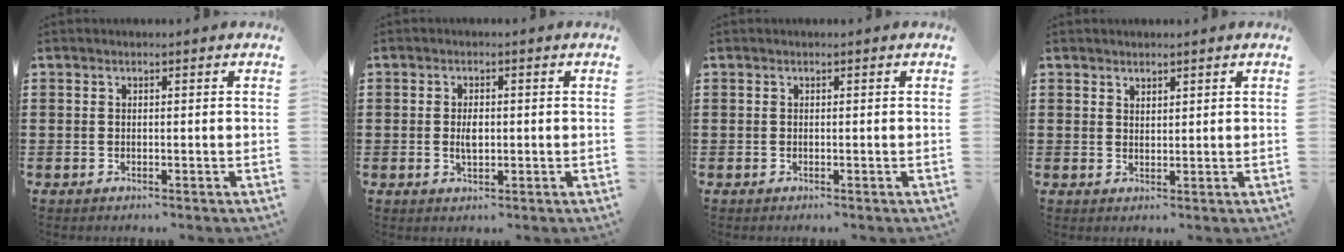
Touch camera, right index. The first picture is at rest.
{"total": 2.6, "force": [0.2, 1.2, 2.3], "torque": [-0.045, 0.000, 0.005]}
{"total": 0.0}
{"total": 1.6, "force": [1.5, 0.5, -0.1], "torque": [-0.001, 0.002, 0.030]}